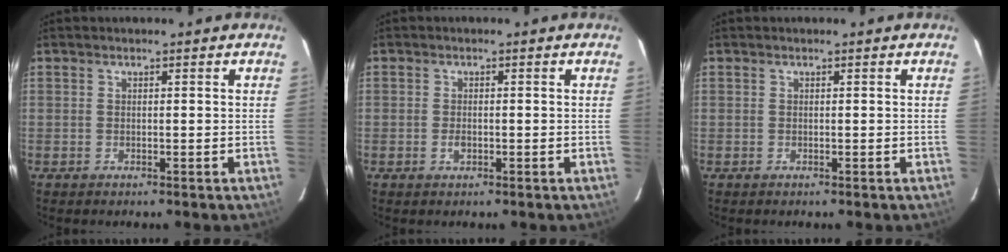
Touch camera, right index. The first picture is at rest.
{"total": 1.4, "force": [-0.5, 0.9, 1.0], "torque": [-0.020, 0.001, -0.009]}
{"total": 0.0}